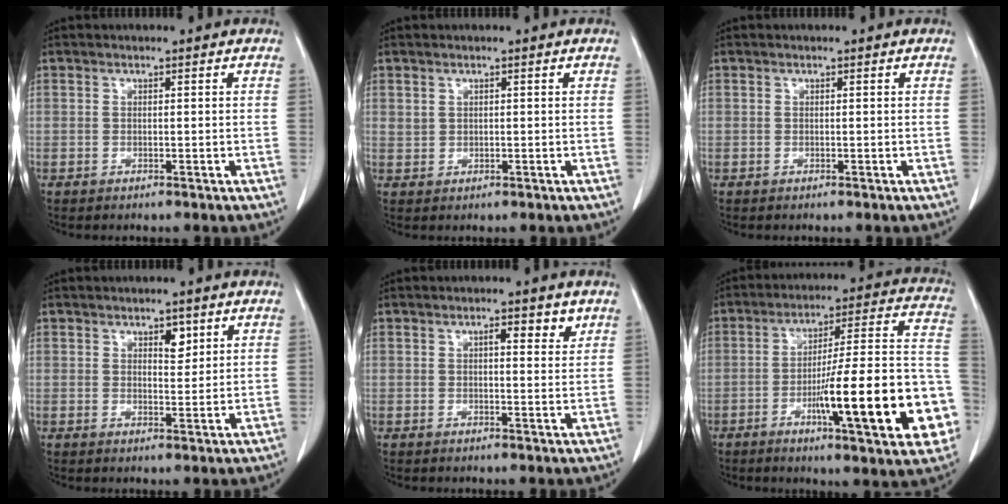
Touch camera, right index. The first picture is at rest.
{"total": 1.0, "force": [0.7, 0.7, 0.3], "torque": [0.003, 0.000, 0.013]}
{"total": 0.0}
{"total": 2.7, "force": [1.5, 1.3, 1.9], "torque": [-0.027, -0.004, 0.025]}
{"total": 3.0, "force": [1.7, 1.0, 2.3], "torque": [-0.033, -0.001, 0.021]}
{"total": 22.0, "force": [-7.0, 2.7, 20.7], "torque": [-0.242, 0.015, -0.096]}